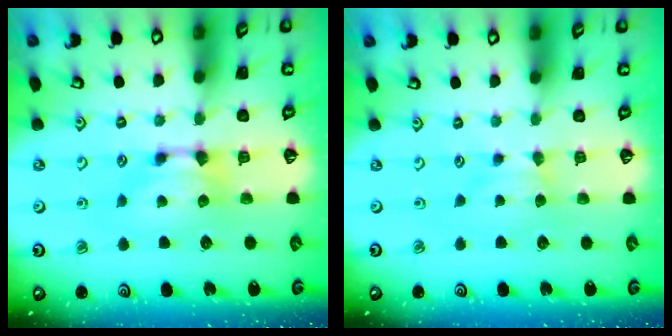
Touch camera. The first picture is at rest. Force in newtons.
{"total": 1.8, "press": 1.8, "slide": 0.4}